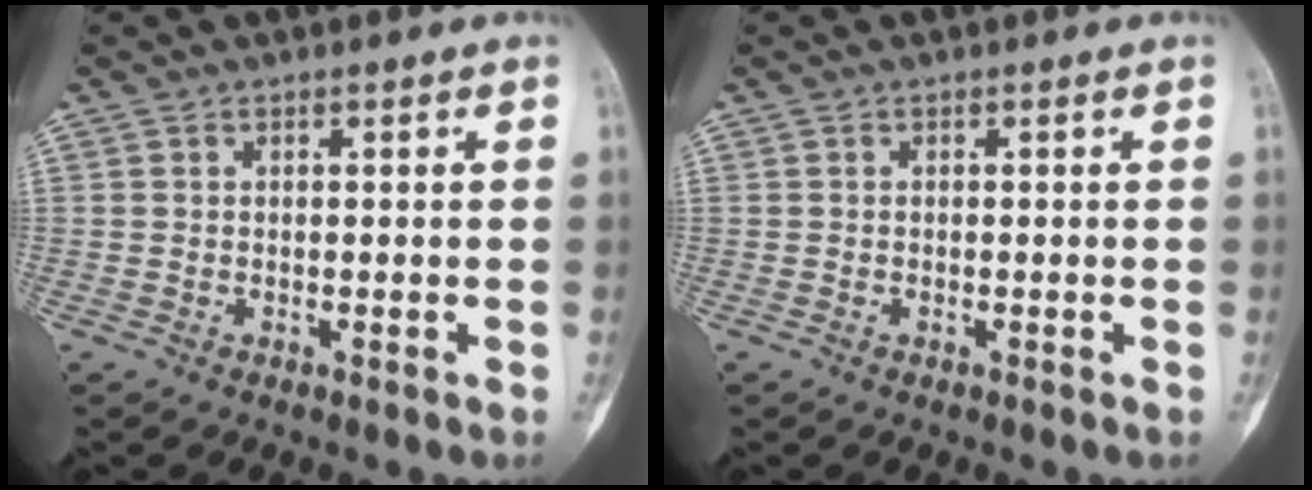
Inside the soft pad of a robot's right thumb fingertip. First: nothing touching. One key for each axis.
{"total": 0.0}